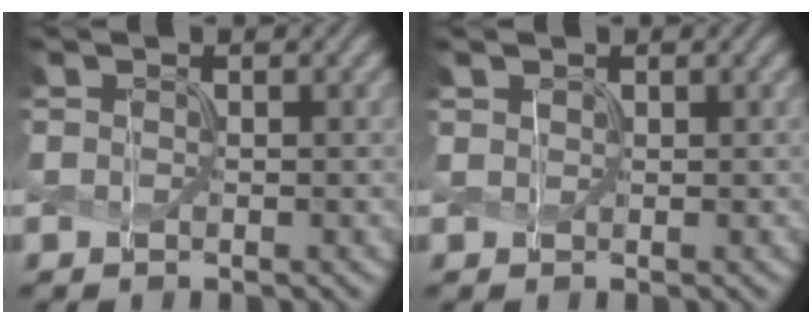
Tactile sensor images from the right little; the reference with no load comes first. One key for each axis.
{"total": 0.6, "fx": 0.5, "fy": 0.3, "fz": 0.0, "tx": -0.003, "ty": 0.000, "tz": 0.013}